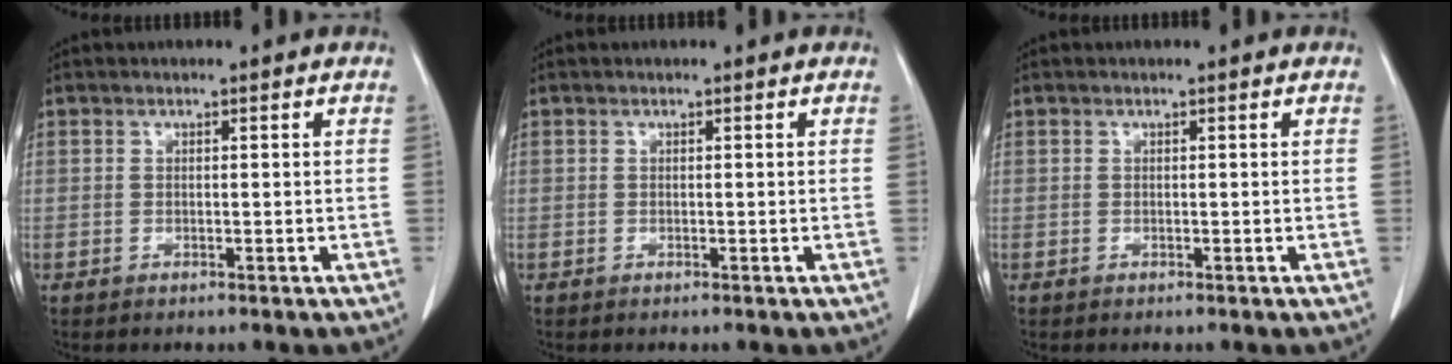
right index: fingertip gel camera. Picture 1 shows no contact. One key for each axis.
{"total": 0.0}
{"total": 0.0}